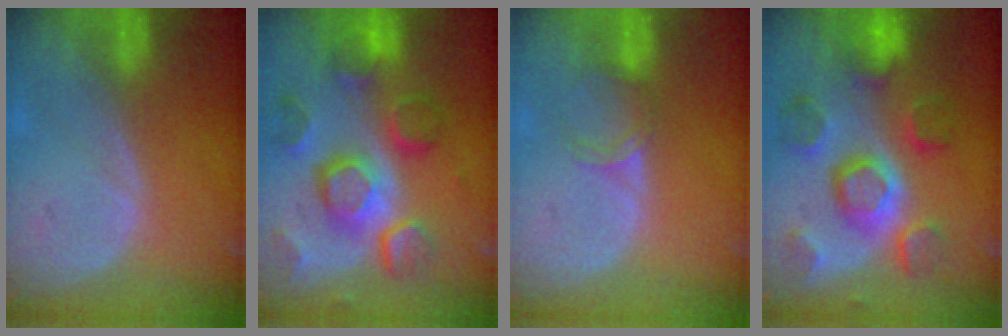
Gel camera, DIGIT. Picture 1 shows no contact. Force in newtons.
{"total": 12.3, "press": 10.7, "slide": 6.1}
{"total": 2.9, "press": 2.5, "slide": 1.5}
{"total": 11.3, "press": 10.0, "slide": 5.3}